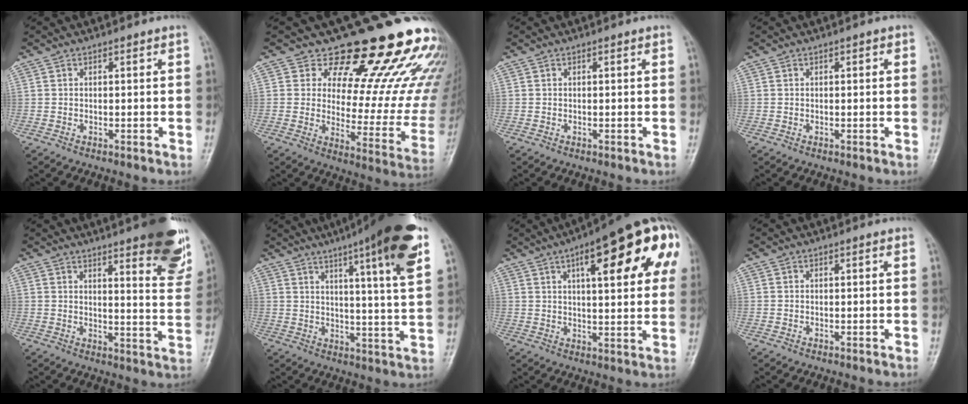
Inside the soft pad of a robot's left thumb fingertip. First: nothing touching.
{"total": 23.5, "force": [18.2, 8.6, 12.1], "torque": [-0.110, -0.123, 0.230]}
{"total": 0.0}
{"total": 1.0, "force": [0.3, 0.5, 0.8], "torque": [-0.006, 0.001, 0.003]}
{"total": 17.8, "force": [11.6, 4.2, 12.8], "torque": [-0.134, -0.062, 0.140]}
{"total": 19.5, "force": [11.1, 2.1, 15.9], "torque": [-0.214, -0.035, 0.145]}
{"total": 22.5, "force": [8.2, 6.7, 19.8], "torque": [-0.252, 0.008, 0.102]}
{"total": 0.0}